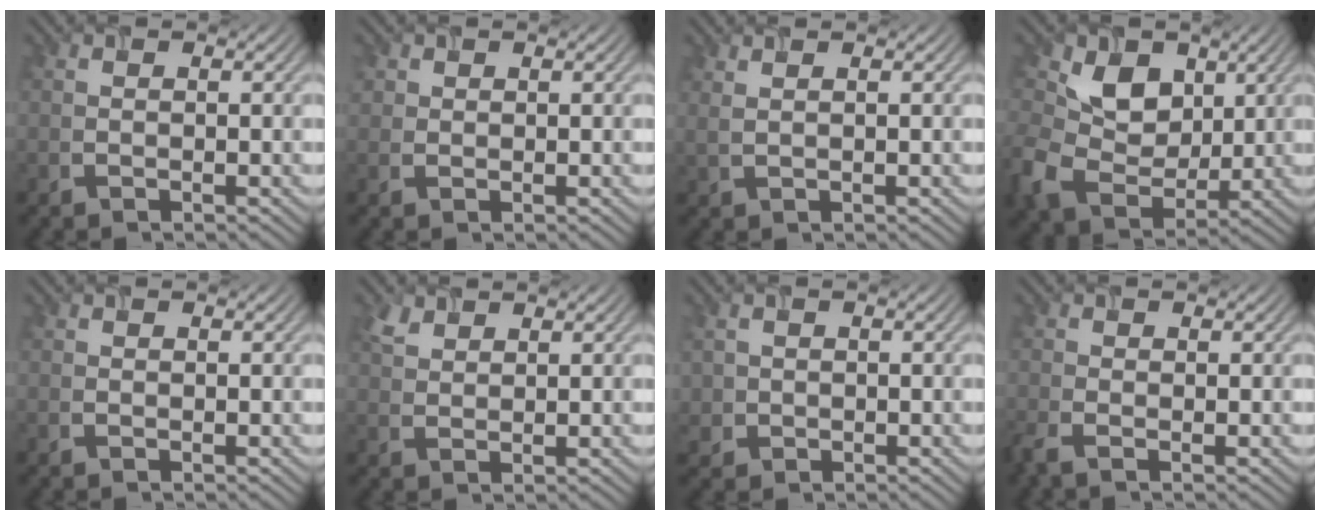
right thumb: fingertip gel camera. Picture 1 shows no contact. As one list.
[{"total": 0.9, "force": [0.5, 0.8, 0.1], "torque": [-0.001, -0.001, 0.010]}, {"total": 1.3, "force": [0.9, 0.3, 0.9], "torque": [-0.024, -0.001, 0.020]}, {"total": 8.2, "force": [2.1, 6.5, 4.5], "torque": [-0.118, -0.014, 0.036]}, {"total": 0.0}, {"total": 2.4, "force": [1.8, 1.1, 1.2], "torque": [-0.034, 0.003, 0.043]}, {"total": 1.7, "force": [0.0, 1.7, 0.0], "torque": [-0.001, -0.008, 0.001]}, {"total": 1.9, "force": [-1.3, 0.4, 1.3], "torque": [-0.041, -0.008, -0.034]}]